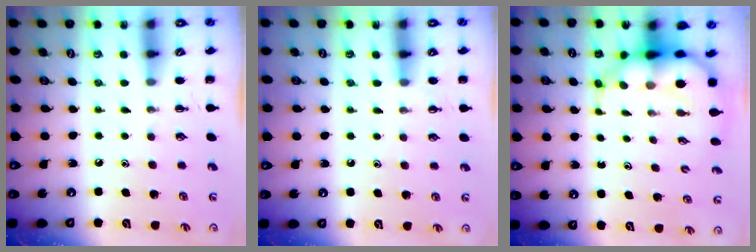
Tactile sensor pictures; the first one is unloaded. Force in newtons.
{"total": 5.8, "press": 5.5, "slide": 1.7}
{"total": 7.1, "press": 6.7, "slide": 2.3}